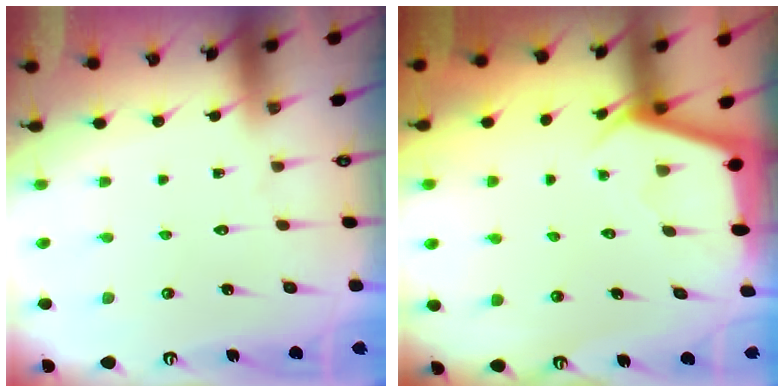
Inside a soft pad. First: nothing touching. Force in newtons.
{"total": 2.8, "press": 2.8, "slide": 0.4}